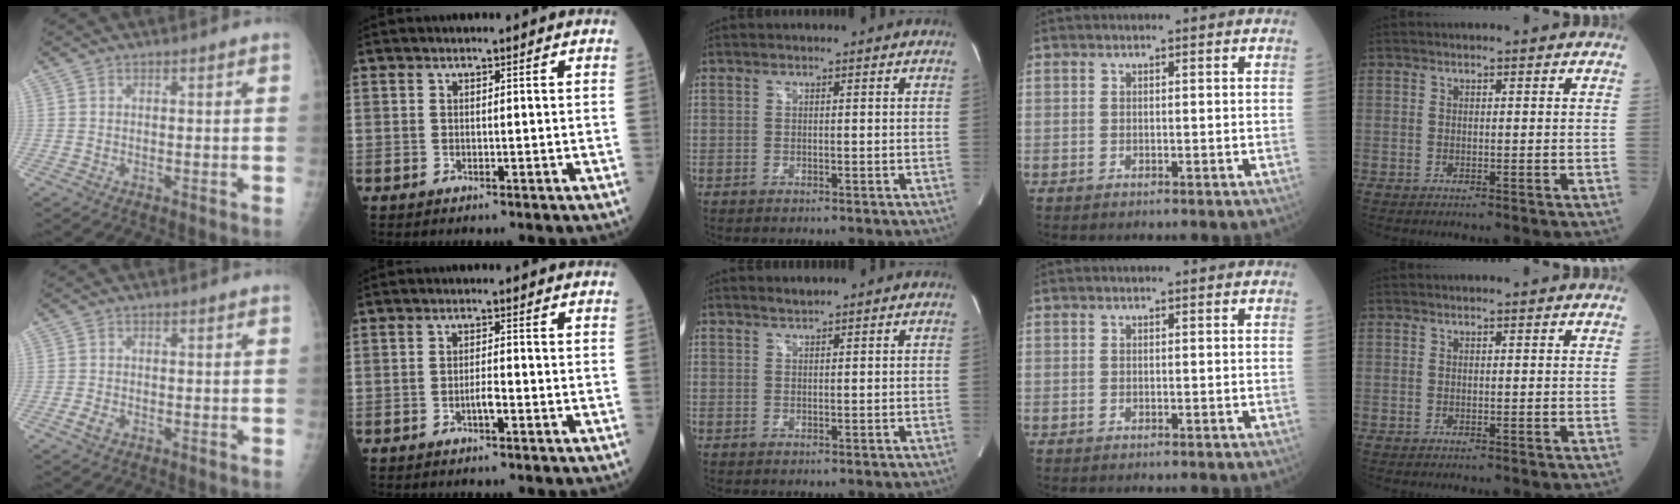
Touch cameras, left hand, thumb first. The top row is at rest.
{"thumb": {"total": 1.9, "force": [-0.8, 1.2, 1.2], "torque": [-0.024, 0.000, -0.016]}, "index": {"total": 1.9, "force": [-1.0, 0.3, 1.5], "torque": [-0.026, 0.001, -0.020]}, "middle": {"total": 1.0, "force": [1.0, -0.2, 0.1], "torque": [-0.005, 0.001, 0.022]}}